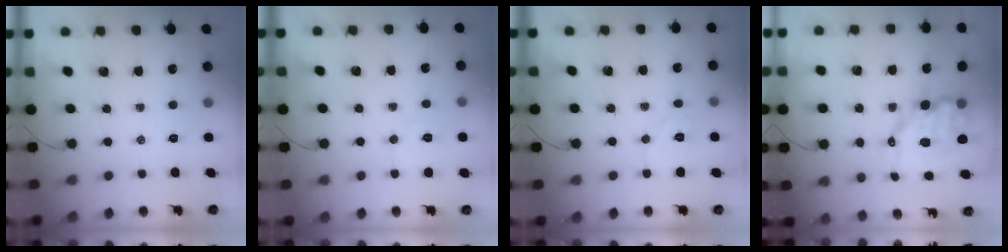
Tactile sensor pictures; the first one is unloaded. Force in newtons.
{"total": 5.1, "press": 5.0, "slide": 1.0}
{"total": 5.9, "press": 5.7, "slide": 1.3}
{"total": 9.5, "press": 9.2, "slide": 2.4}